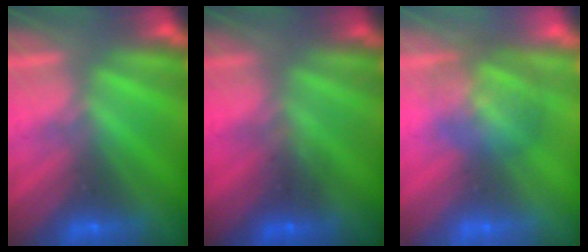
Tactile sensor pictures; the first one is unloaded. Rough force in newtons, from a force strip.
{"total": 1.3}
{"total": 2.9}